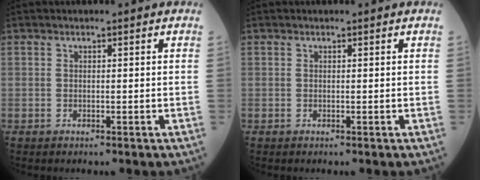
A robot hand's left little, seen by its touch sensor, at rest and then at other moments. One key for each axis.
{"total": 0.0}